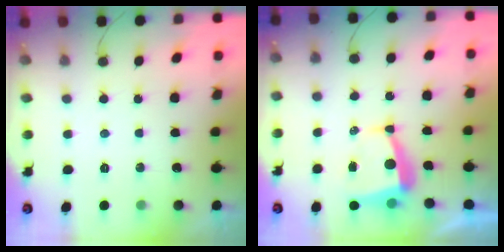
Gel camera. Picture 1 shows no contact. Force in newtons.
{"total": 6.4, "press": 6.4, "slide": 0.6}